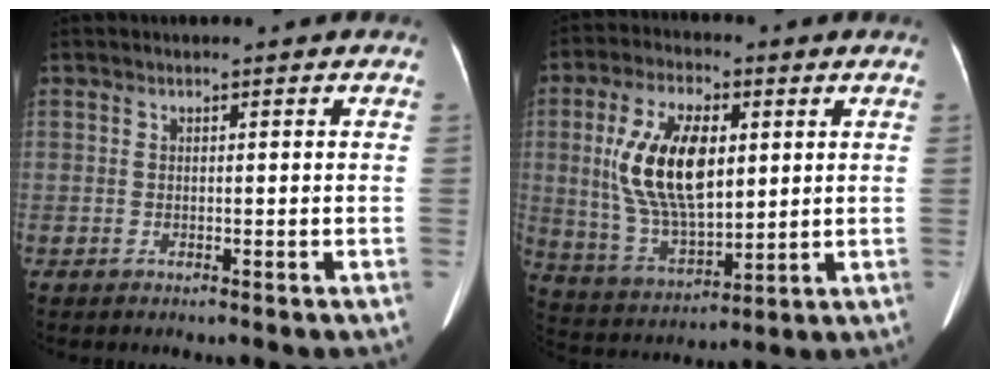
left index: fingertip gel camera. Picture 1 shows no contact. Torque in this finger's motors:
{"motor_torque": [1.85, -0.29, 1.05, 0.21]}